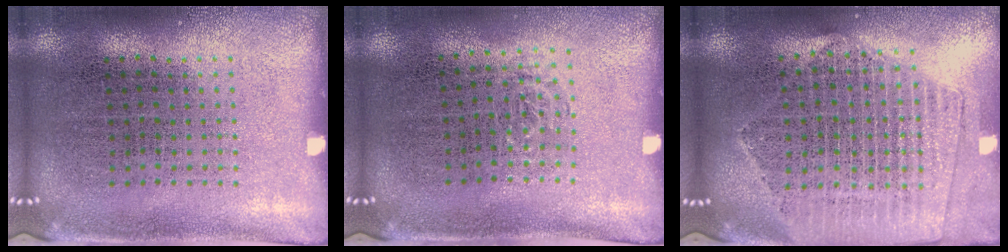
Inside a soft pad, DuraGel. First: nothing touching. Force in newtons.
{"total": 0.6, "press": 0.5, "slide": 0.3}
{"total": 2.1, "press": 1.9, "slide": 0.8}